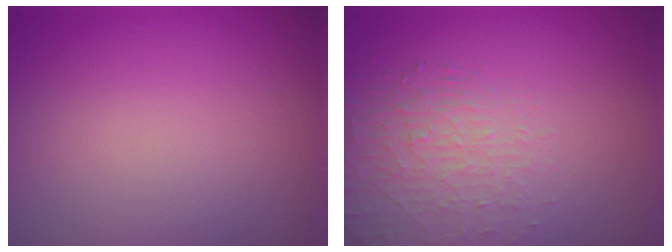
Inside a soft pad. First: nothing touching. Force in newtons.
{"total": 1.9, "press": 1.4, "slide": 1.3}